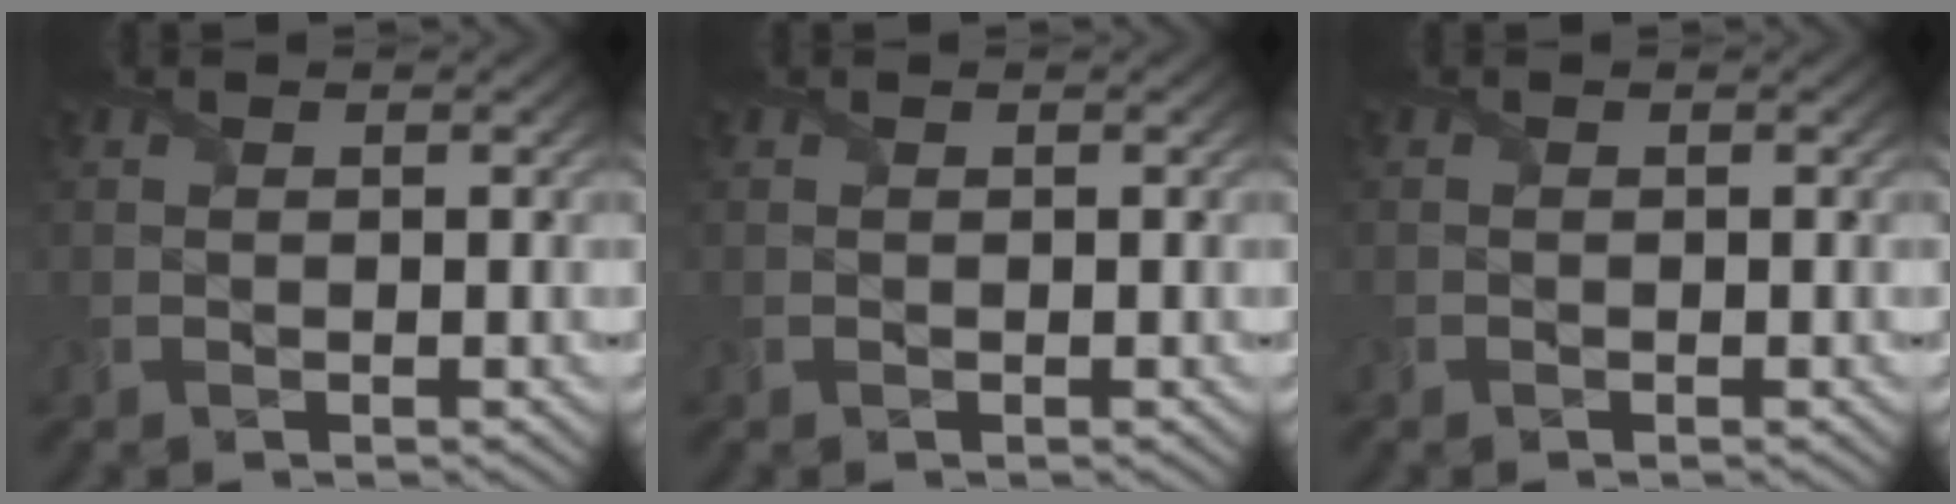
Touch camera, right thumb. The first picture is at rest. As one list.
[{"total": 0.0}, {"total": 0.0}]